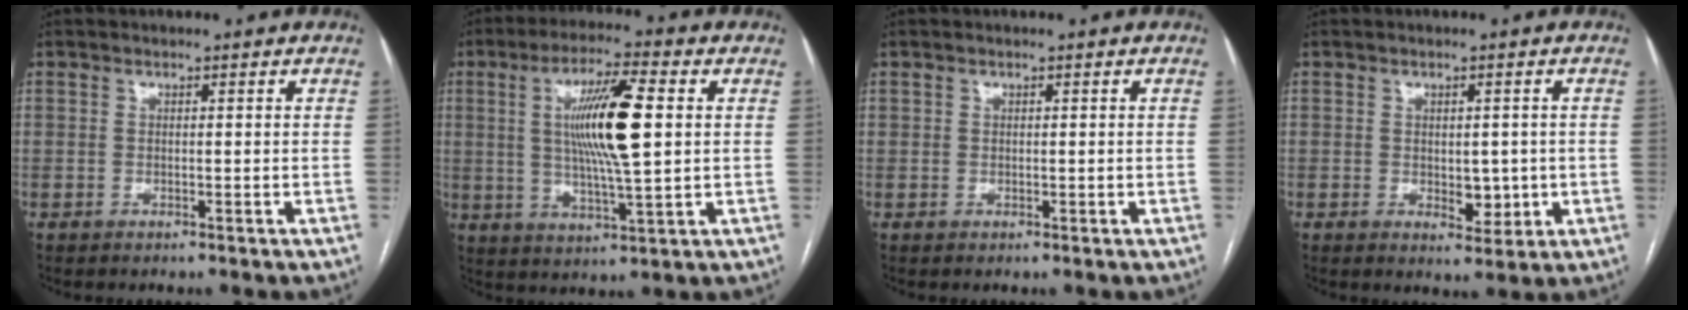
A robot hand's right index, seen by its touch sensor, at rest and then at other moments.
{"total": 12.4, "force": [2.0, 1.1, 12.2], "torque": [-0.223, 0.003, 0.035]}
{"total": 0.6, "force": [0.2, 0.5, 0.2], "torque": [0.000, 0.002, 0.004]}
{"total": 4.3, "force": [-0.4, 2.5, 3.4], "torque": [-0.041, 0.000, 0.005]}